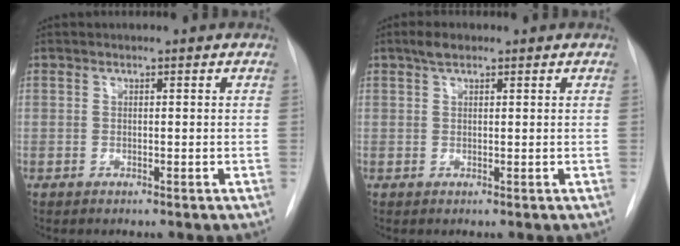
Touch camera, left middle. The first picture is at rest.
{"total": 1.9, "force": [1.3, 0.8, 1.2], "torque": [-0.026, 0.010, 0.023]}